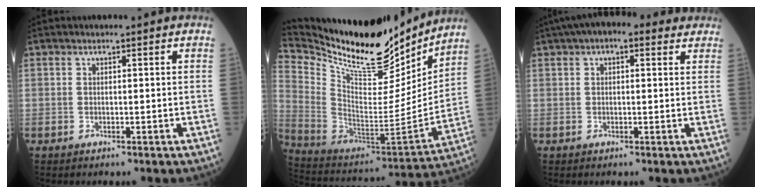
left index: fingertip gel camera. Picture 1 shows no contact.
{"total": 23.8, "force": [21.2, 5.8, 9.2], "torque": [-0.182, -0.047, 0.346]}
{"total": 8.9, "force": [5.9, 3.4, 5.8], "torque": [-0.085, 0.045, 0.083]}